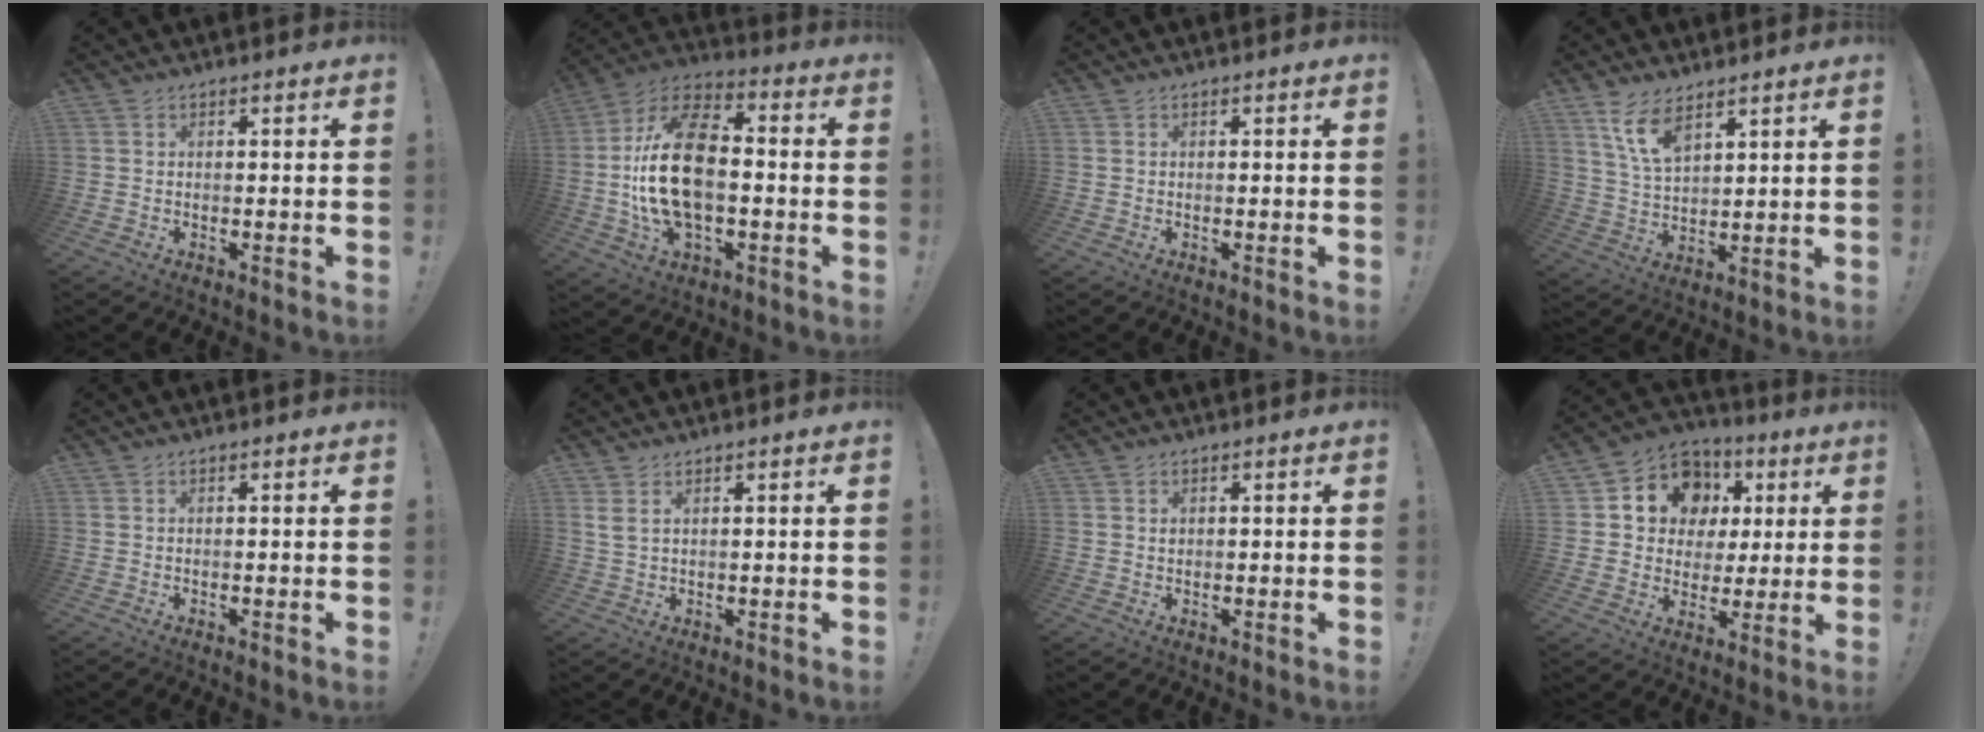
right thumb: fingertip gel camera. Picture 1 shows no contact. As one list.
[{"total": 21.8, "force": [-1.4, 12.9, 17.5], "torque": [-0.334, 0.024, -0.020]}, {"total": 0.0}, {"total": 9.0, "force": [6.3, 3.9, 5.2], "torque": [-0.102, -0.029, 0.121]}, {"total": 0.0}, {"total": 2.5, "force": [1.2, 0.9, 2.0], "torque": [-0.042, 0.000, 0.024]}, {"total": 0.7, "force": [0.4, 0.6, 0.2], "torque": [0.004, -0.002, 0.007]}, {"total": 13.1, "force": [4.5, 11.3, 4.8], "torque": [-0.068, -0.020, 0.103]}]